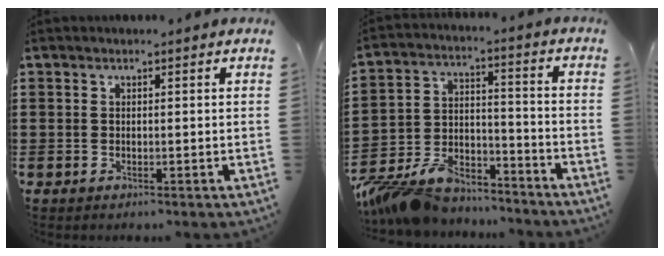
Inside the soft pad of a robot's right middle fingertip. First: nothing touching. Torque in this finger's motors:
{"motor_torque": [1.82, -0.32, 0.88, 0.21]}